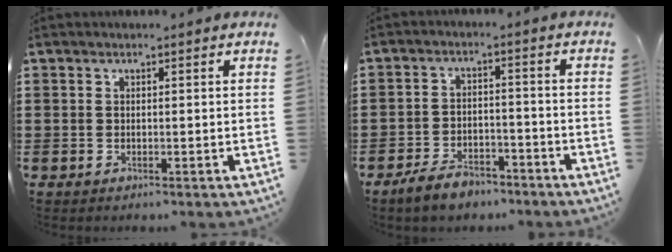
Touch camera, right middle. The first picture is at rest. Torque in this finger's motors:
{"motor_torque": [2.14, 0.00, 0.39, 0.11]}